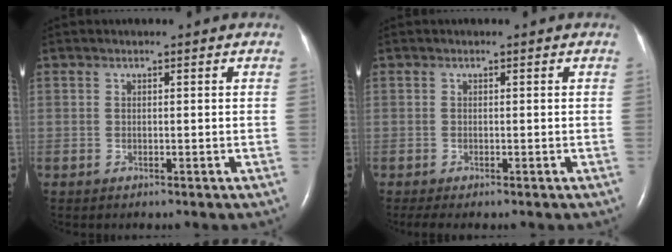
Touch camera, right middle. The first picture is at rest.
{"total": 1.9, "force": [-1.5, 0.2, 1.2], "torque": [-0.023, -0.008, -0.022]}